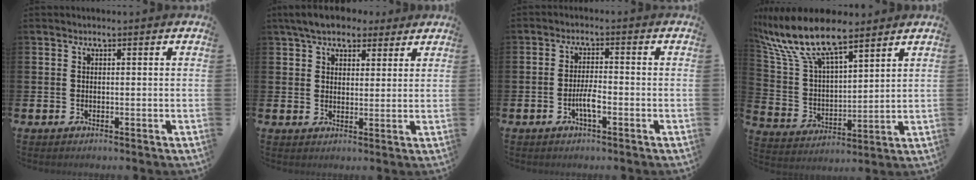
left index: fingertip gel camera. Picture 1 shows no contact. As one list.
[{"total": 6.0, "force": [5.2, 2.5, 1.8], "torque": [-0.047, -0.009, 0.094]}, {"total": 3.1, "force": [-1.3, 0.7, 2.7], "torque": [-0.064, 0.005, -0.025]}, {"total": 11.5, "force": [9.5, 3.4, 5.6], "torque": [-0.155, -0.037, 0.171]}]